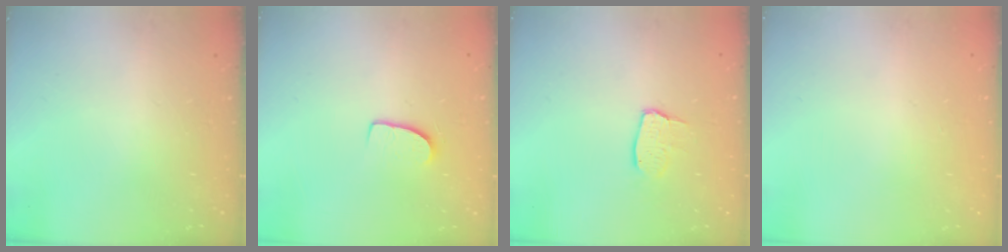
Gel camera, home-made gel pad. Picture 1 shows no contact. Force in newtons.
{"total": 7.7, "press": 7.6, "slide": 0.7}
{"total": 6.1, "press": 6.0, "slide": 0.4}
{"total": 0.0}